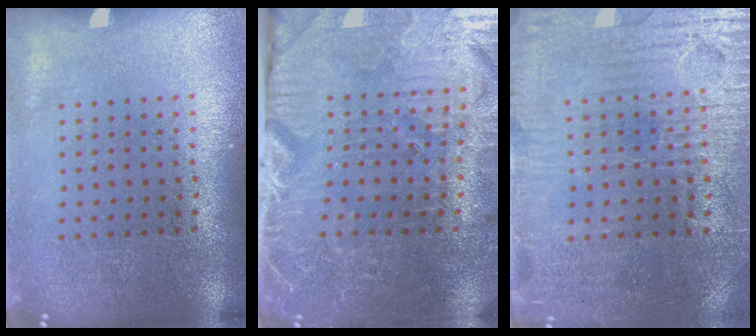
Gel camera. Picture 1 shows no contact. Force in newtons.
{"total": 4.1, "press": 4.0, "slide": 1.0}
{"total": 3.8, "press": 3.6, "slide": 1.3}